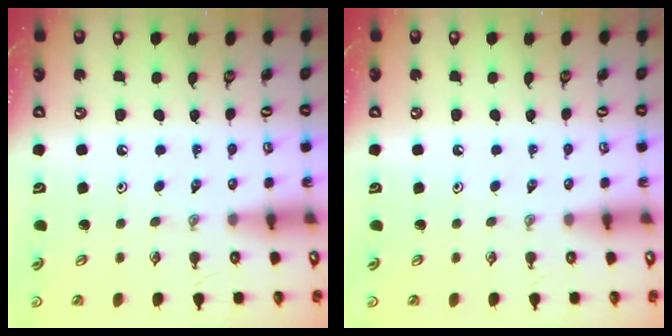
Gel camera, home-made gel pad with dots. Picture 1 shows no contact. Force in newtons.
{"total": 0.0}